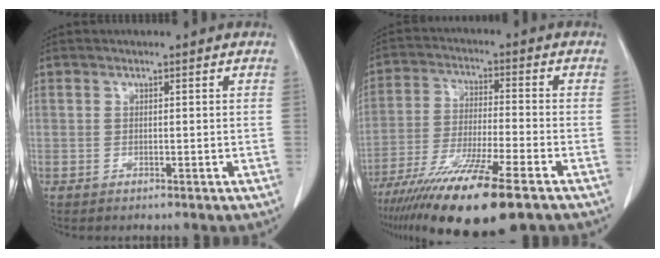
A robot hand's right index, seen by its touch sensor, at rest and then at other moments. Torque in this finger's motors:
{"motor_torque": [1.18, -0.95, 1.05, 0.21]}